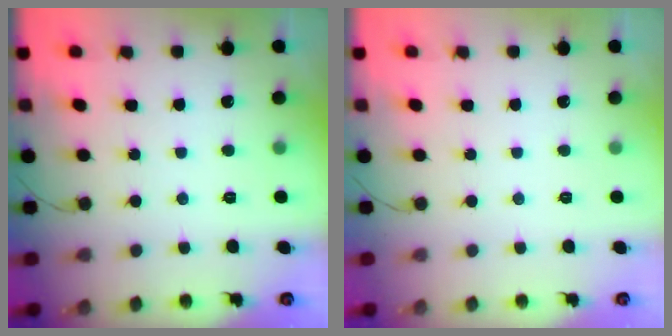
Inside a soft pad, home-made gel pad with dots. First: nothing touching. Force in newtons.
{"total": 0.0}